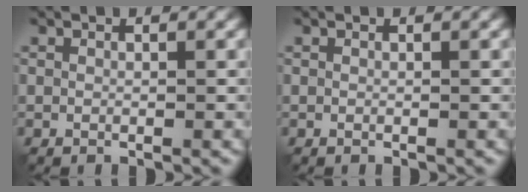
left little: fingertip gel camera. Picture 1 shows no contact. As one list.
[{"total": 0.0}]